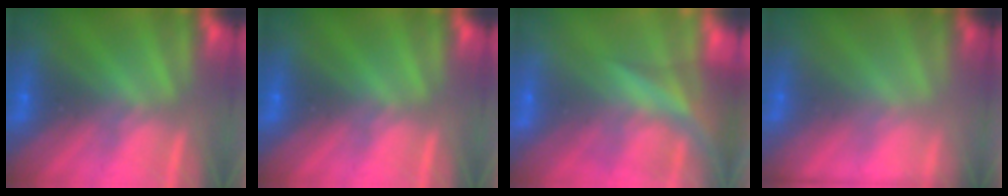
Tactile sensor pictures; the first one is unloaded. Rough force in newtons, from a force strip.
{"total": 0.0}
{"total": 5.6}
{"total": 1.7}